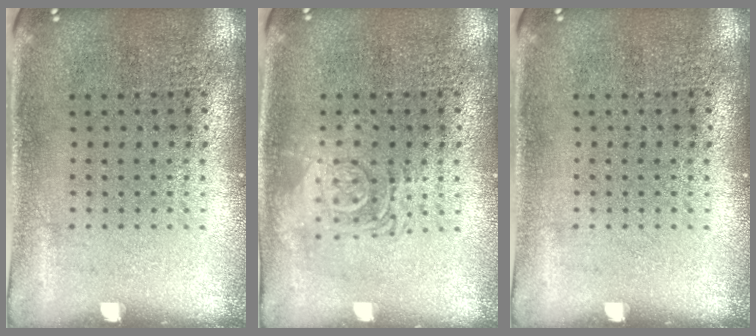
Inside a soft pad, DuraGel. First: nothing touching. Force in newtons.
{"total": 2.8, "press": 2.8, "slide": 0.5}
{"total": 0.0}